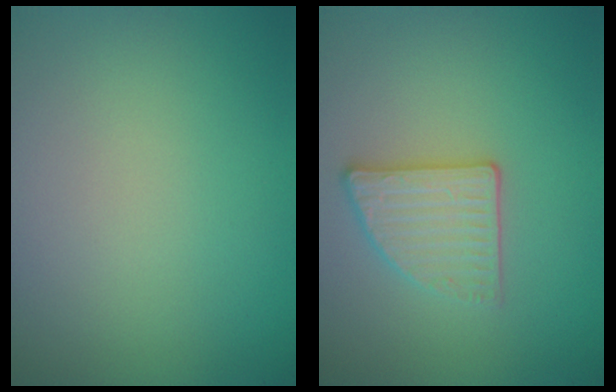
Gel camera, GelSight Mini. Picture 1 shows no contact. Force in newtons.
{"total": 2.9, "press": 2.7, "slide": 1.1}